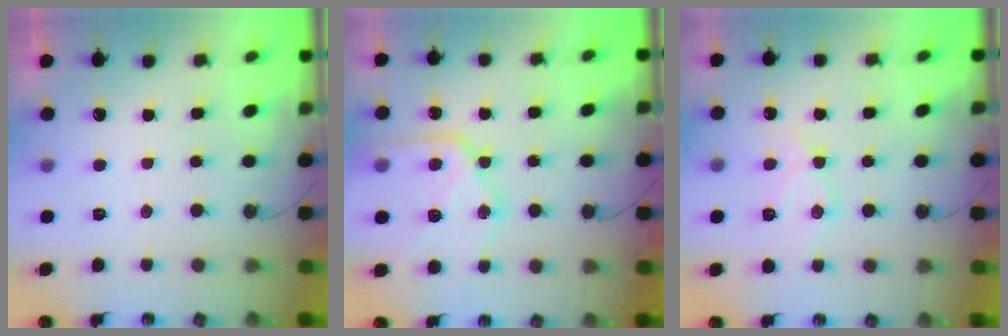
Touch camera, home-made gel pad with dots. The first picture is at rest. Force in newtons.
{"total": 17.8, "press": 17.7, "slide": 1.8}
{"total": 12.2, "press": 12.2, "slide": 0.9}